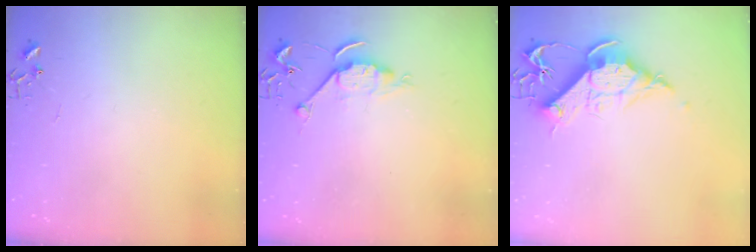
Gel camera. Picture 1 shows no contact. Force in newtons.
{"total": 6.2, "press": 6.2, "slide": 0.5}
{"total": 12.9, "press": 12.8, "slide": 1.5}